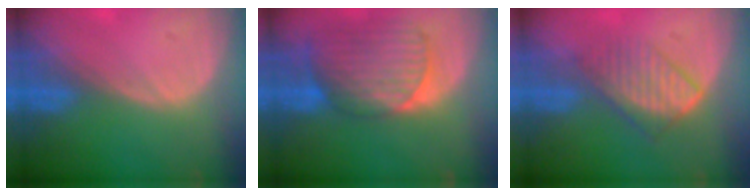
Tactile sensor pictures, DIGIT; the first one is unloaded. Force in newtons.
{"total": 9.7, "press": 8.5, "slide": 4.7}
{"total": 6.0, "press": 5.9, "slide": 1.1}